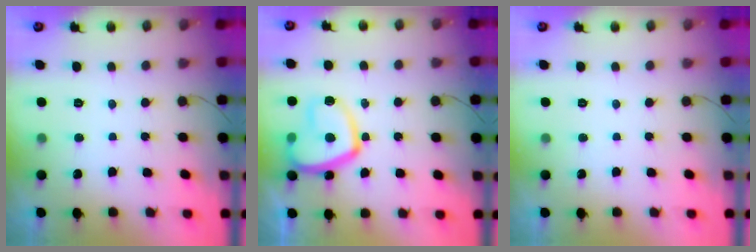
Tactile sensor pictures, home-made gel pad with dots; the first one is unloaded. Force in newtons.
{"total": 15.0, "press": 14.9, "slide": 1.3}
{"total": 0.0}